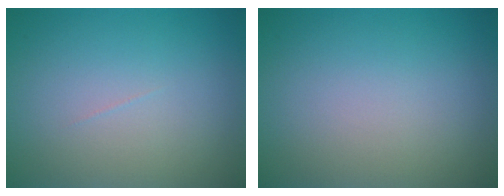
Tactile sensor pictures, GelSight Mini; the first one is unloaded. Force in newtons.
{"total": 0.0}